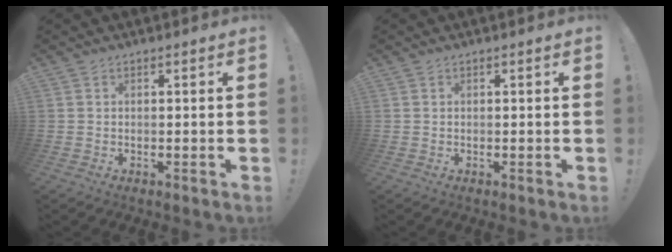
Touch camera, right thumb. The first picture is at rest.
{"total": 0.0}